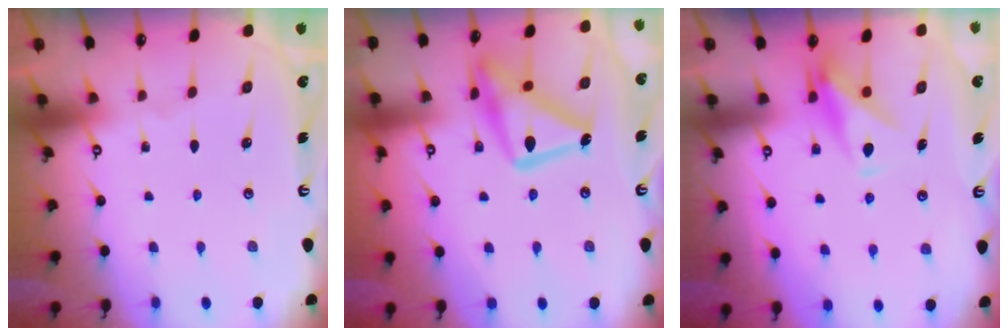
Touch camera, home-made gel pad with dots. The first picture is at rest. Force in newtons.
{"total": 19.3, "press": 19.2, "slide": 1.5}
{"total": 10.4, "press": 10.4, "slide": 0.8}